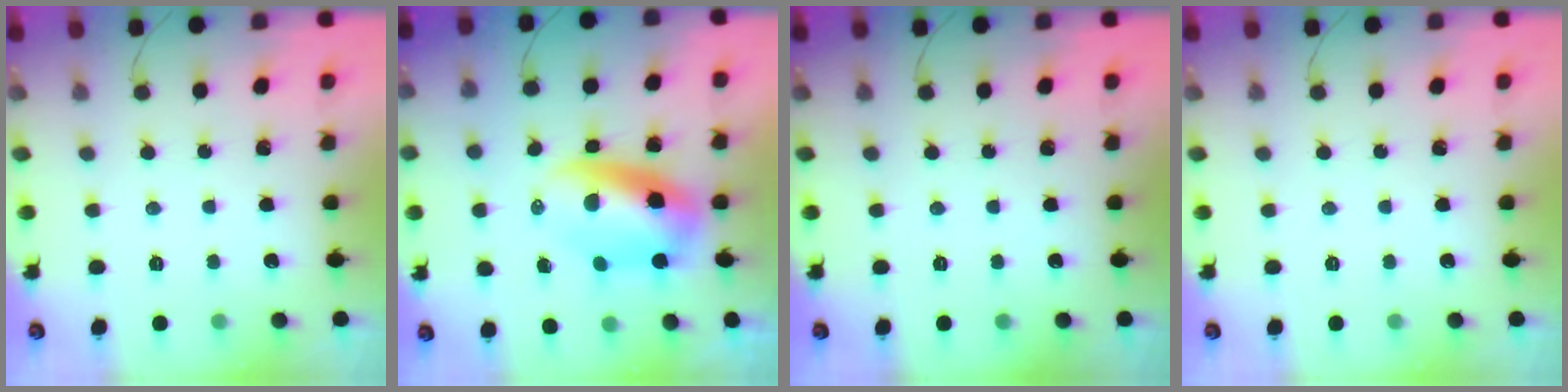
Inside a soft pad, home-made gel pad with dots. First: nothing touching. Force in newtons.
{"total": 8.9, "press": 8.7, "slide": 2.2}
{"total": 0.0}
{"total": 0.0}